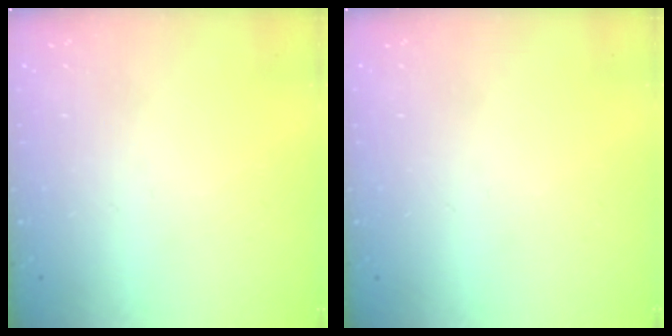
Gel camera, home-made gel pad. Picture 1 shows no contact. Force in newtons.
{"total": 0.0}